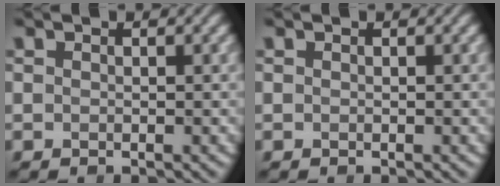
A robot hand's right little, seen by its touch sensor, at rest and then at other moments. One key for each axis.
{"total": 0.0}